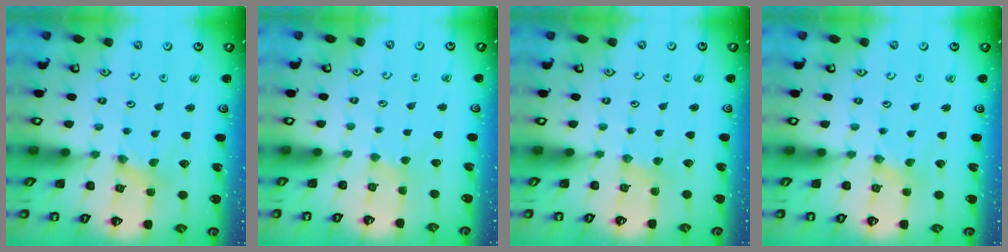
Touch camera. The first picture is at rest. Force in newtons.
{"total": 2.2, "press": 2.2, "slide": 0.3}
{"total": 2.2, "press": 2.1, "slide": 0.4}
{"total": 0.8, "press": 0.8, "slide": 0.2}